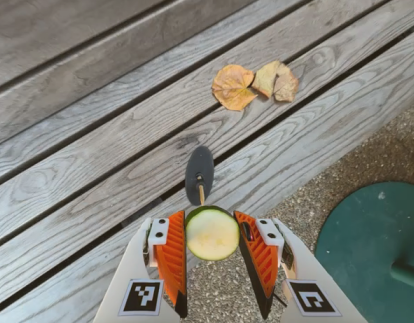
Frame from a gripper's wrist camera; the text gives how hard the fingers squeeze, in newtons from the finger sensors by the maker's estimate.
{"total": 7.4, "left": 7.0, "right": 7.8}